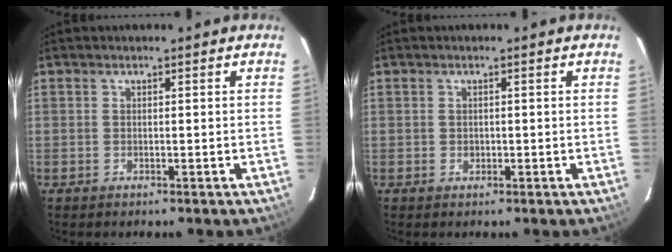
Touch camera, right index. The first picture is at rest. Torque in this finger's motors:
{"motor_torque": [0.12, 0.07, 0.03, 0.00]}